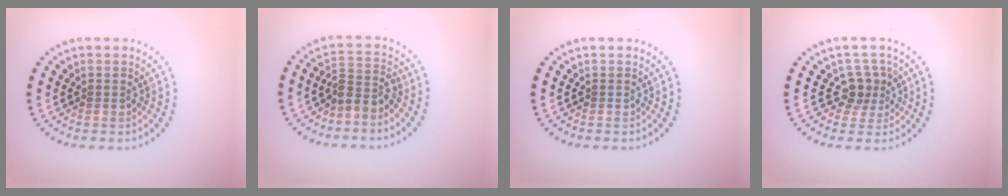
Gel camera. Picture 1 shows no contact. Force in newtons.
{"total": 2.6, "press": 1.9, "slide": 1.7}
{"total": 0.0}
{"total": 2.5, "press": 1.9, "slide": 1.5}